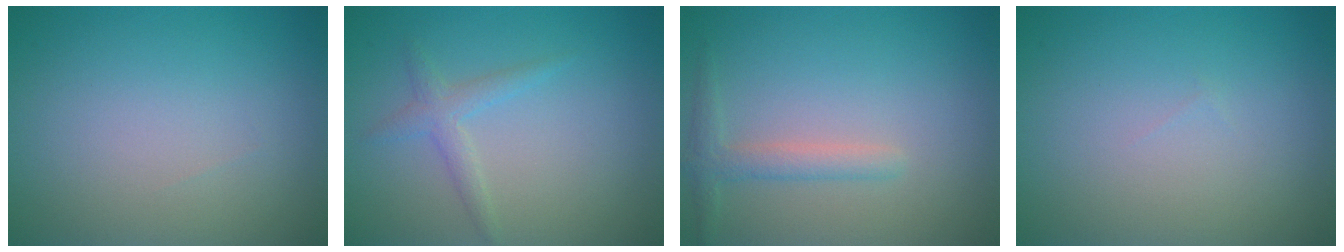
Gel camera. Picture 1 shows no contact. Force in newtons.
{"total": 1.7, "press": 1.7, "slide": 0.0}
{"total": 1.9, "press": 1.9, "slide": 0.1}
{"total": 0.0}